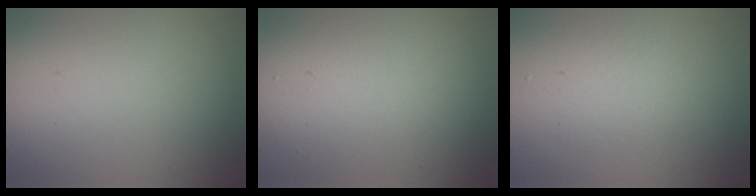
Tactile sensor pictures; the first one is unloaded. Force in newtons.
{"total": 6.1, "press": 6.1, "slide": 0.3}
{"total": 2.4, "press": 2.4, "slide": 0.2}